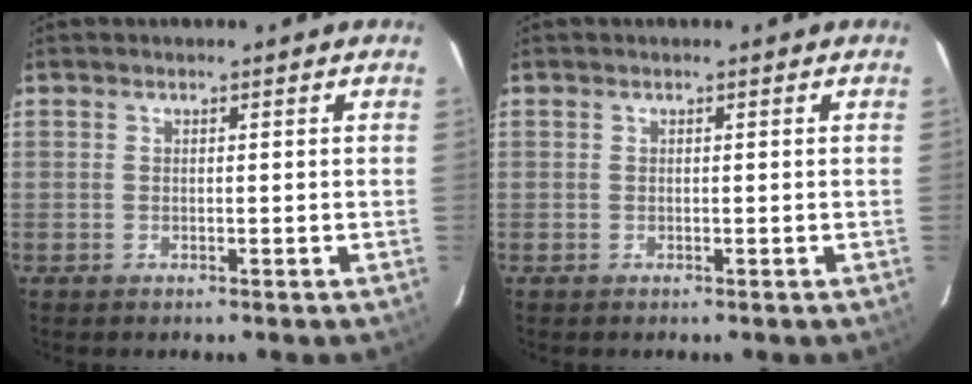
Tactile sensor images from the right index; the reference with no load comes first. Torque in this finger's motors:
{"motor_torque": [0.00, 0.00, 0.01, 0.00]}